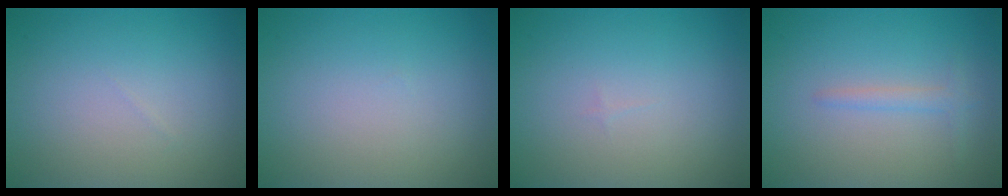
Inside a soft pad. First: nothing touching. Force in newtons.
{"total": 0.0}
{"total": 0.0}
{"total": 1.3, "press": 1.3, "slide": 0.1}